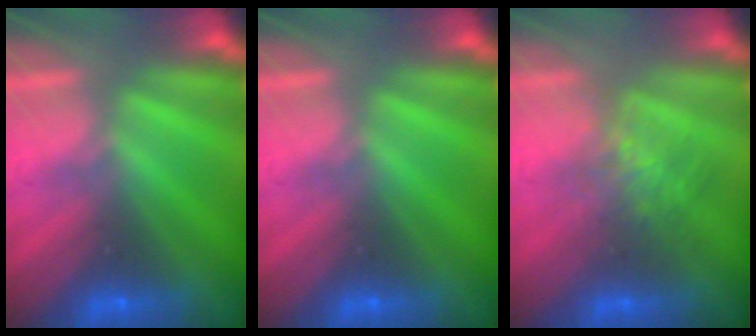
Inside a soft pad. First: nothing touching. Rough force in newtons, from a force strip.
{"total": 0.0}
{"total": 3.9}